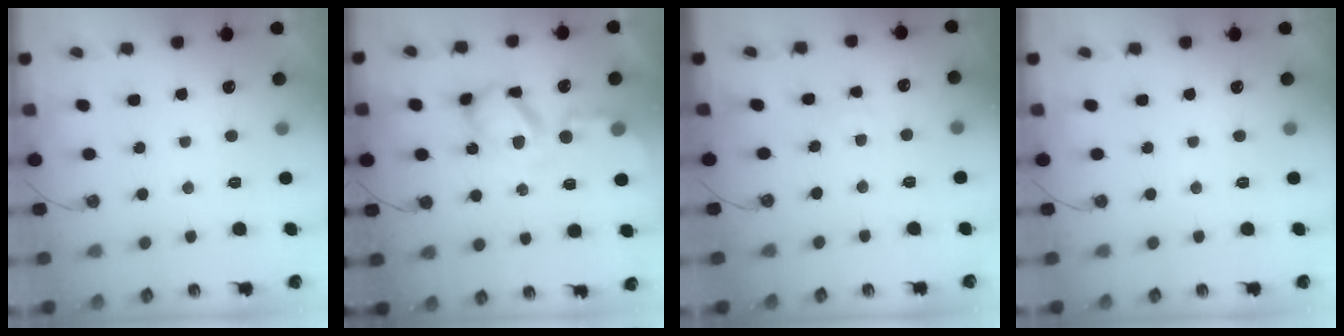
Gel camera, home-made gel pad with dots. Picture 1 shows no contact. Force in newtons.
{"total": 12.3, "press": 12.3, "slide": 1.3}
{"total": 1.3, "press": 1.3, "slide": 0.2}
{"total": 0.0}